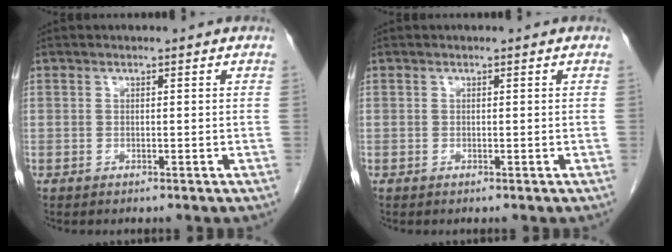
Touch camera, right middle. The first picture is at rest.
{"total": 0.0}